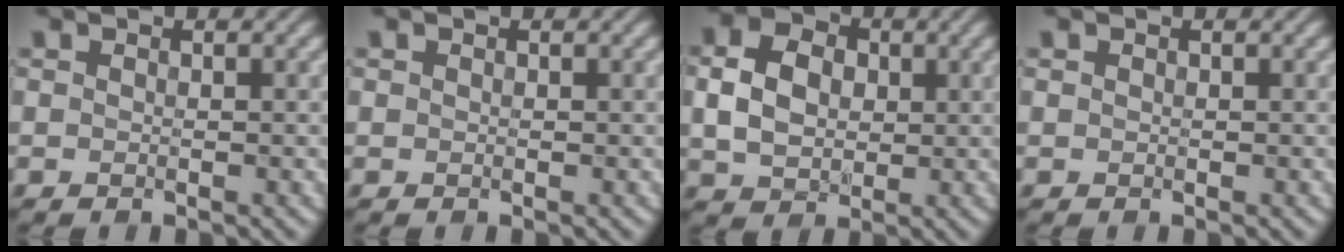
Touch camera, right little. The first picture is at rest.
{"total": 0.0}
{"total": 5.2, "force": [0.1, 4.0, 3.2], "torque": [-0.075, 0.006, -0.002]}
{"total": 0.0}